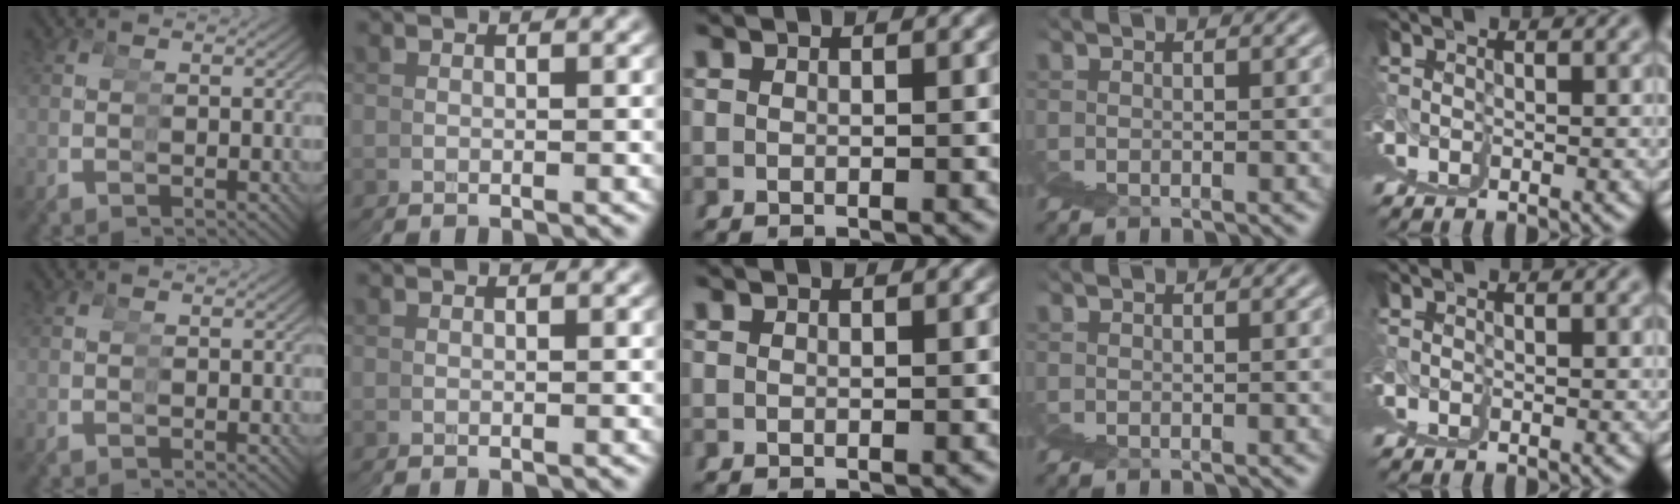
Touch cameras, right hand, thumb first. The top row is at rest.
{}